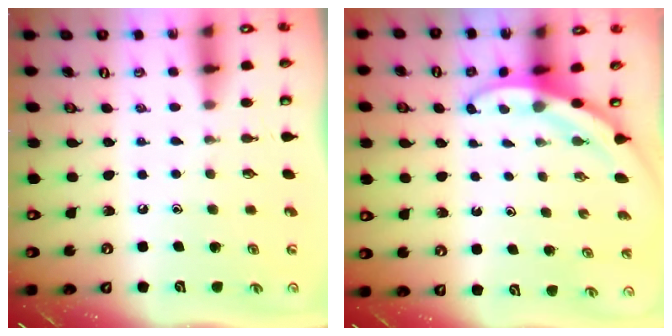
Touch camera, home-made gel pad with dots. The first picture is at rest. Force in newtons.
{"total": 3.3, "press": 3.3, "slide": 0.2}